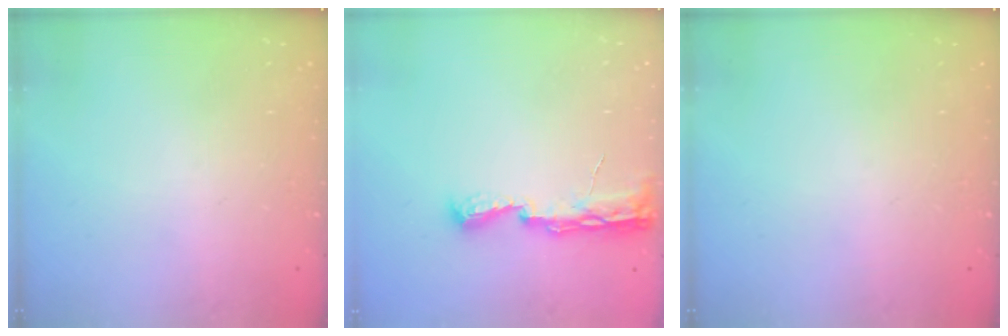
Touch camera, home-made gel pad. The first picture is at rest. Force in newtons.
{"total": 8.5, "press": 8.5, "slide": 1.2}
{"total": 0.0}